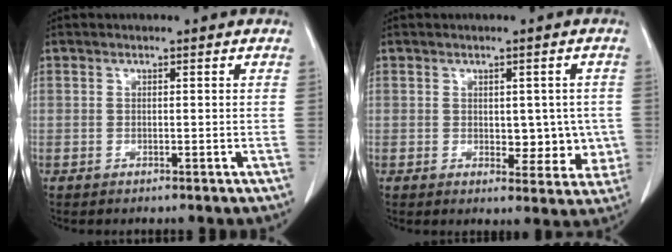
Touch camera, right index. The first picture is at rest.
{"total": 6.1, "force": [0.0, 3.7, 4.9], "torque": [-0.040, 0.005, 0.009]}